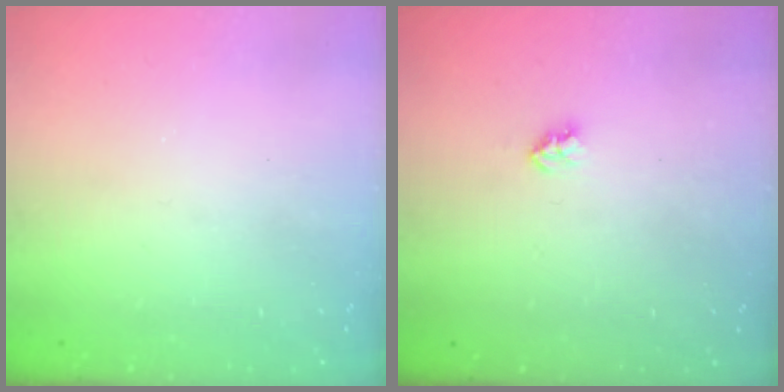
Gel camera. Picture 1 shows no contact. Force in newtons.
{"total": 2.7, "press": 2.7, "slide": 0.4}